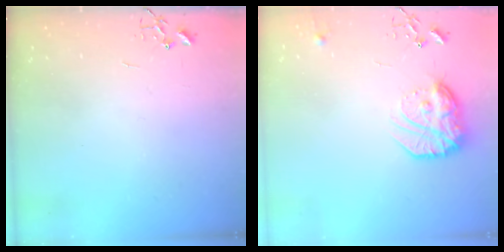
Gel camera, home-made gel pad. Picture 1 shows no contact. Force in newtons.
{"total": 16.9, "press": 16.8, "slide": 1.4}